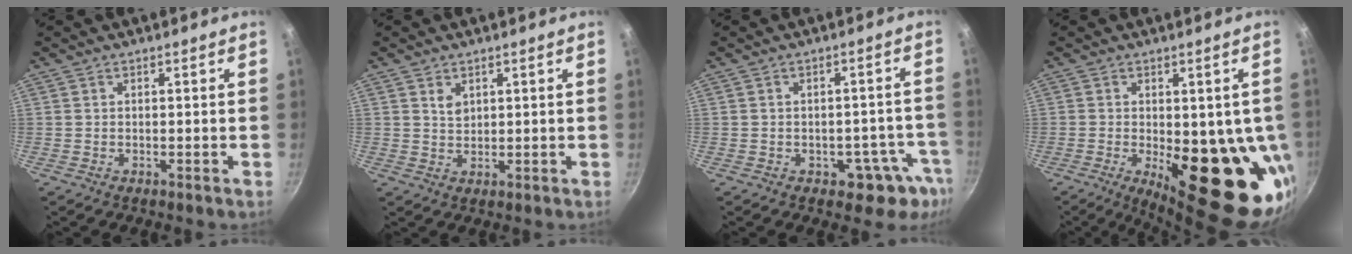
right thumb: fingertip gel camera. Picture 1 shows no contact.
{"total": 2.3, "force": [1.1, 1.6, 1.1], "torque": [-0.014, -0.003, 0.021]}
{"total": 8.9, "force": [-4.1, 5.7, 5.5], "torque": [-0.002, 0.039, -0.036]}
{"total": 21.2, "force": [-3.8, 8.7, 19.0], "torque": [-0.195, -0.032, -0.035]}